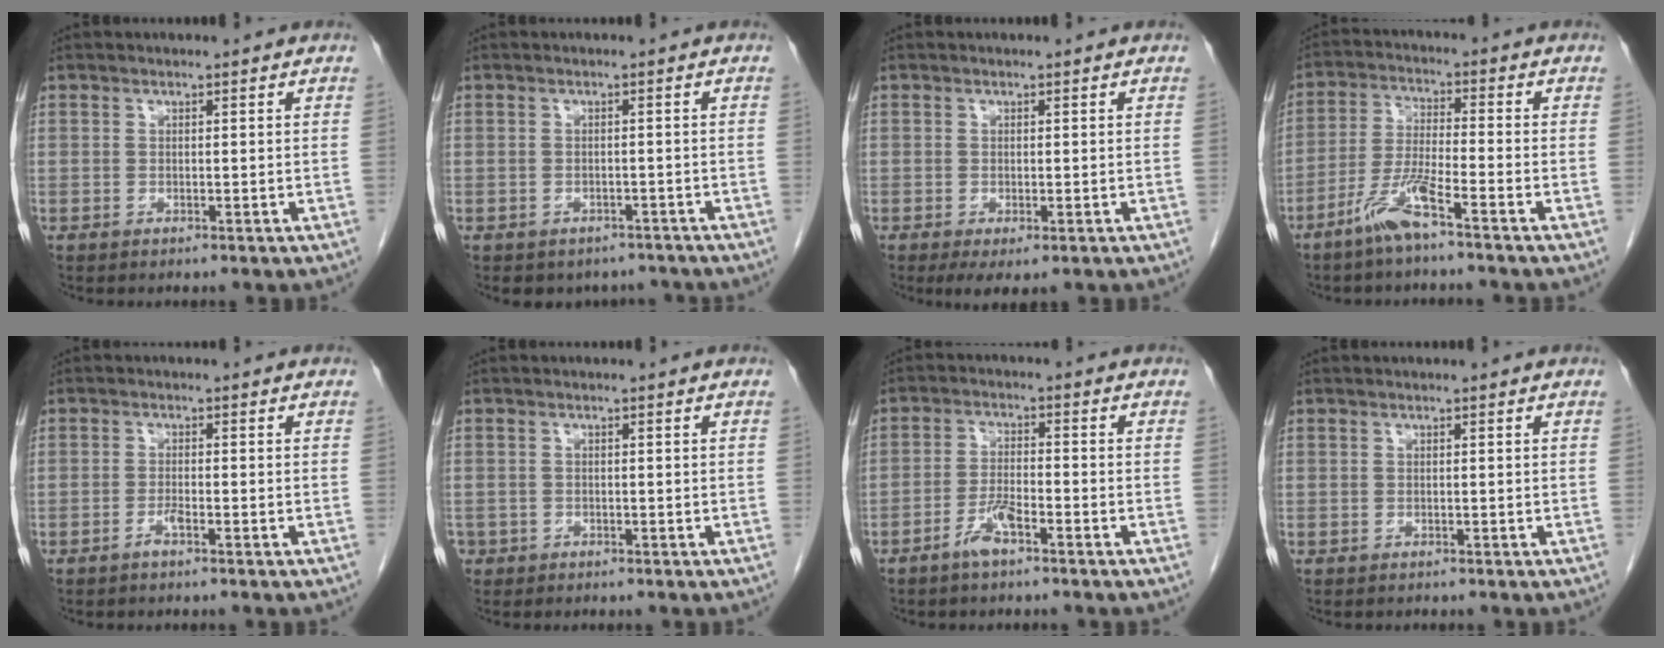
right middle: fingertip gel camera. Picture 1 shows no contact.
{"total": 5.3, "force": [-4.5, 2.8, 0.4], "torque": [0.006, 0.008, -0.051]}
{"total": 3.1, "force": [-1.7, 1.1, 2.4], "torque": [-0.036, -0.009, -0.019]}
{"total": 6.7, "force": [-4.6, -0.1, 4.9], "torque": [-0.109, -0.009, -0.097]}
{"total": 1.5, "force": [-1.0, 0.0, 1.0], "torque": [-0.022, 0.000, -0.020]}
{"total": 1.6, "force": [-1.0, 1.2, 0.1], "torque": [-0.009, 0.003, -0.017]}
{"total": 4.0, "force": [-2.8, 0.7, 2.8], "torque": [-0.060, 0.000, -0.054]}
{"total": 0.5, "force": [-0.5, 0.2, 0.0], "torque": [-0.011, -0.001, -0.009]}